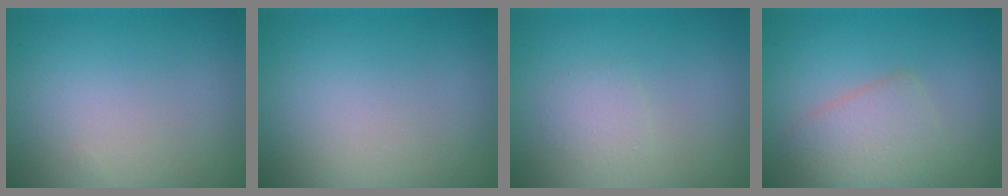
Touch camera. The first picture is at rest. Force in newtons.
{"total": 0.0}
{"total": 1.4, "press": 1.4, "slide": 0.0}
{"total": 3.2, "press": 3.2, "slide": 0.2}